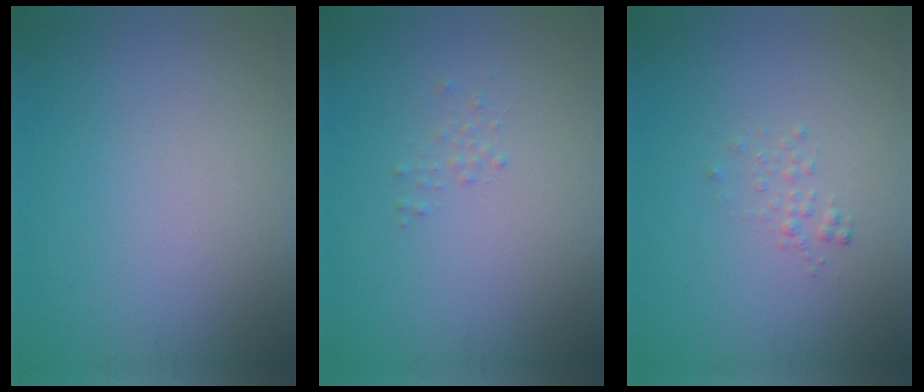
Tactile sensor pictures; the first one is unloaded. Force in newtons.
{"total": 0.6, "press": 0.6, "slide": 0.1}
{"total": 0.9, "press": 0.9, "slide": 0.1}